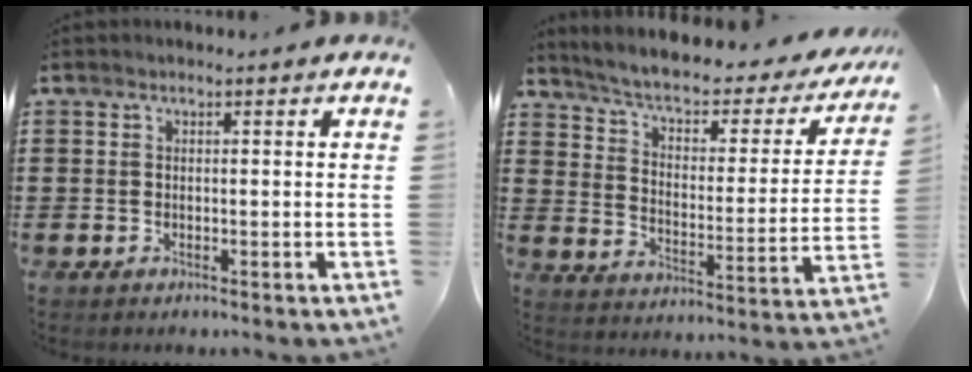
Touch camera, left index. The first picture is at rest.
{"total": 4.8, "force": [3.2, 1.4, 3.2], "torque": [-0.077, -0.022, 0.045]}